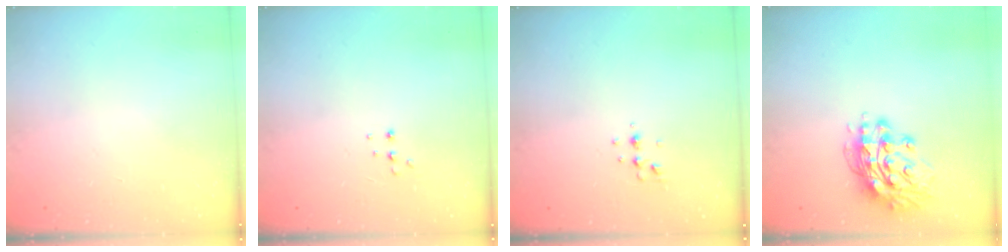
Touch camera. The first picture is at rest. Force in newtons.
{"total": 5.0, "press": 4.9, "slide": 0.9}
{"total": 3.8, "press": 3.6, "slide": 1.3}
{"total": 13.5, "press": 13.4, "slide": 1.3}